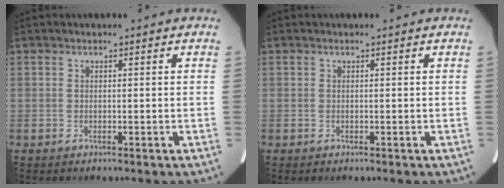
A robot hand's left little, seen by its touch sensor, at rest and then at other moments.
{"total": 0.0}